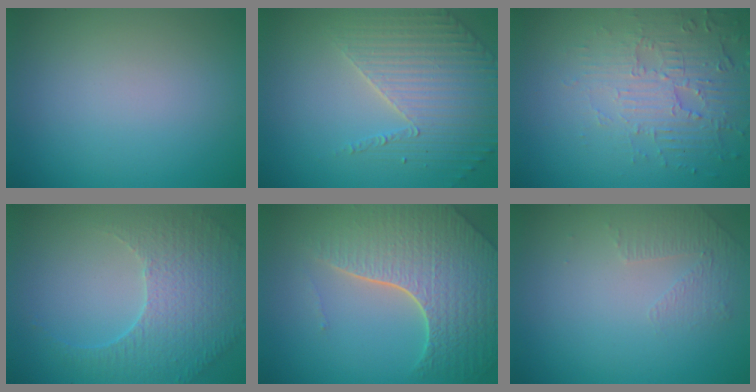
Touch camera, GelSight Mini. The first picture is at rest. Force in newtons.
{"total": 3.7, "press": 3.7, "slide": 0.7}
{"total": 4.3, "press": 3.8, "slide": 2.0}
{"total": 5.1, "press": 3.7, "slide": 3.6}
{"total": 8.4, "press": 5.8, "slide": 6.0}
{"total": 1.4, "press": 0.8, "slide": 1.1}